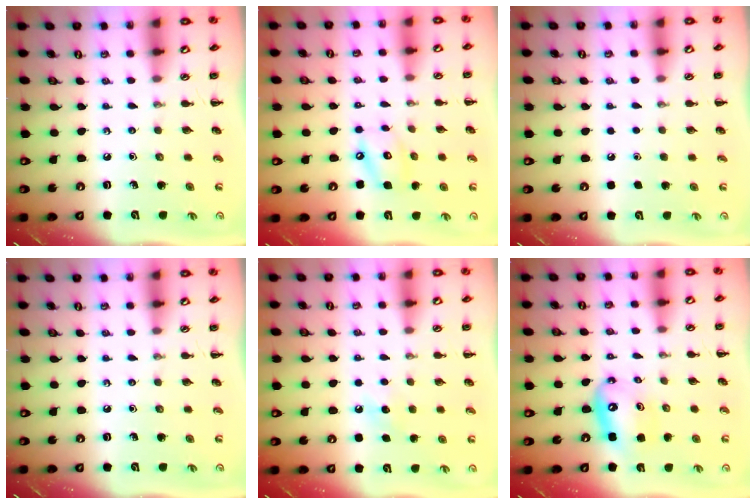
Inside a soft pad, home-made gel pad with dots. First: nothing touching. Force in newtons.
{"total": 9.4, "press": 9.2, "slide": 1.8}
{"total": 1.6, "press": 1.6, "slide": 0.1}
{"total": 0.0}
{"total": 5.7, "press": 5.6, "slide": 1.3}
{"total": 11.4, "press": 11.0, "slide": 3.0}